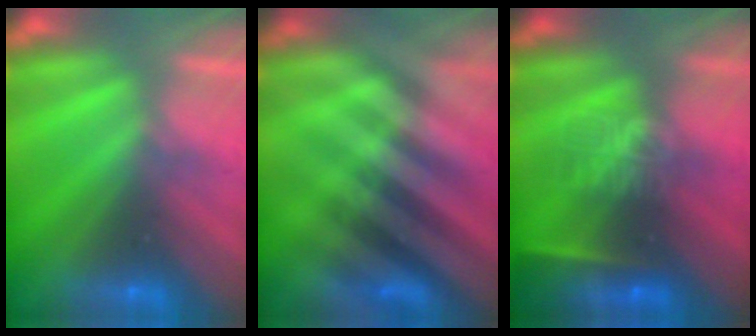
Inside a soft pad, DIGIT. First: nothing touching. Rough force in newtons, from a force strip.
{"total": 2.6}
{"total": 9.0}